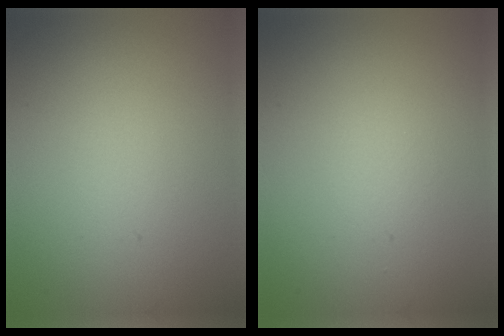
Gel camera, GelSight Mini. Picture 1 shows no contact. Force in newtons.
{"total": 0.6, "press": 0.6, "slide": 0.1}